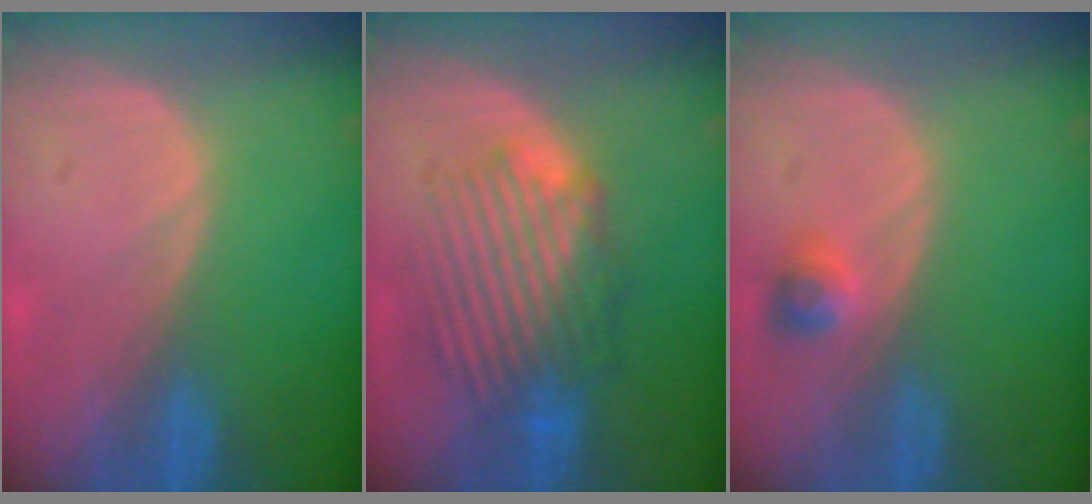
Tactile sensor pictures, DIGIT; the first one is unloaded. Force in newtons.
{"total": 8.6, "press": 8.2, "slide": 2.6}
{"total": 2.3, "press": 2.2, "slide": 0.7}